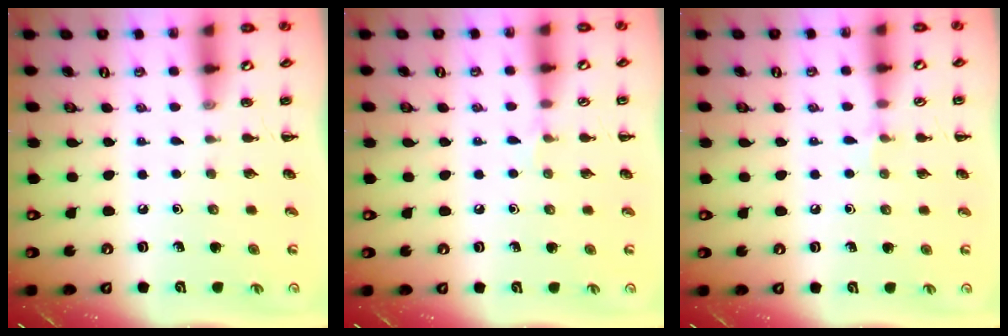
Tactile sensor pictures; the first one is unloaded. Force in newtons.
{"total": 3.6, "press": 3.4, "slide": 1.2}
{"total": 4.5, "press": 4.2, "slide": 1.6}